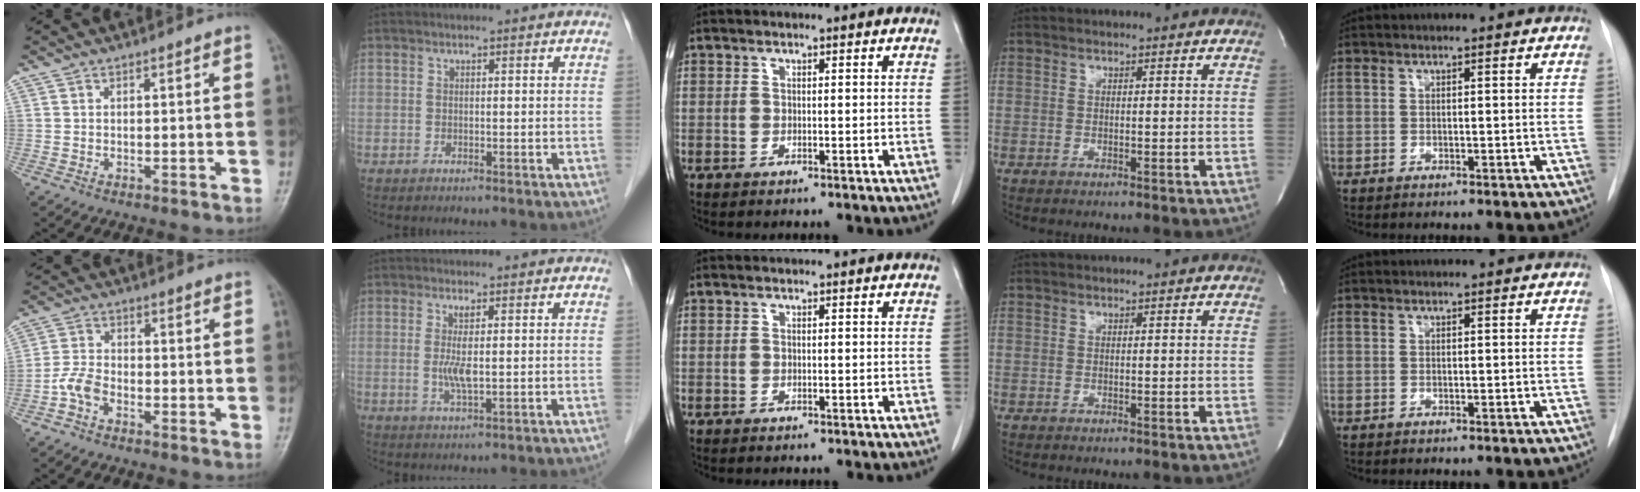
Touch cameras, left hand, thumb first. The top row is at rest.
{"thumb": {"total": 4.4, "force": [-2.4, 2.5, 2.6], "torque": [-0.052, 0.014, -0.055]}, "index": {"total": 3.9, "force": [0.1, 0.4, 3.8], "torque": [-0.083, -0.008, 0.004]}}